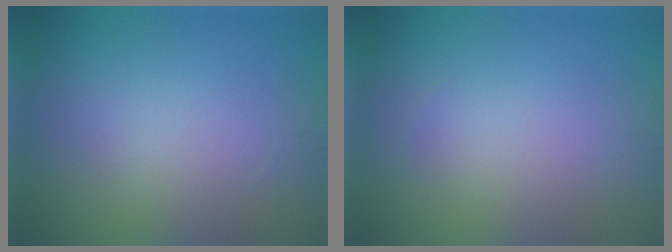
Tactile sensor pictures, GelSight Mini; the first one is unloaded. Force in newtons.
{"total": 0.0}